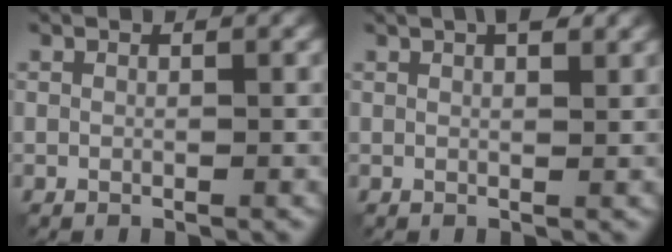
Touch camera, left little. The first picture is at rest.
{"total": 2.4, "force": [1.5, 0.7, 1.7], "torque": [-0.022, 0.002, 0.019]}